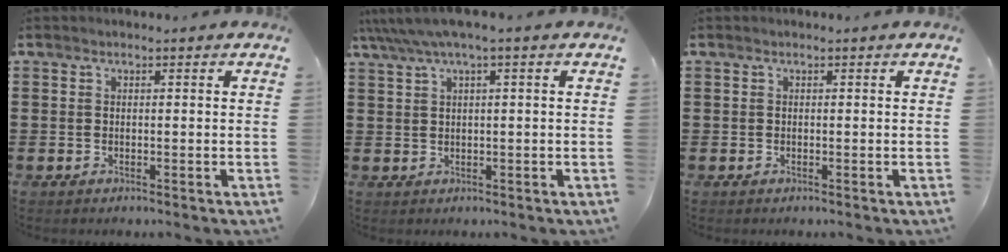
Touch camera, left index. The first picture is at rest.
{"total": 2.6, "force": [1.0, 0.0, 2.5], "torque": [-0.055, -0.003, 0.013]}
{"total": 0.0}